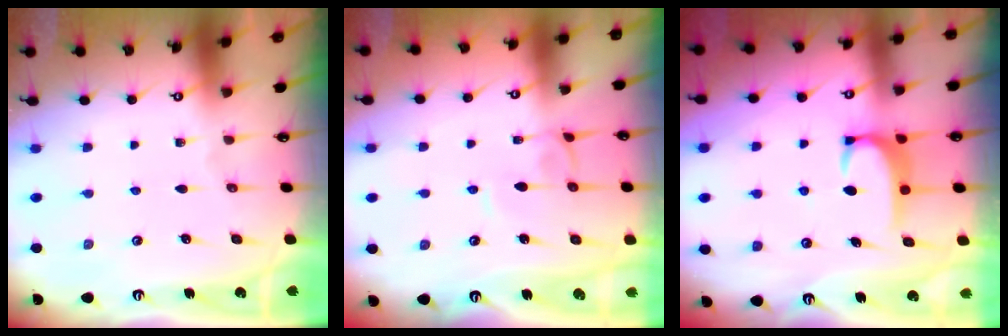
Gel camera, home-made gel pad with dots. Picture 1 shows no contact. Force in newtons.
{"total": 1.6, "press": 1.6, "slide": 0.1}
{"total": 2.7, "press": 2.7, "slide": 0.5}